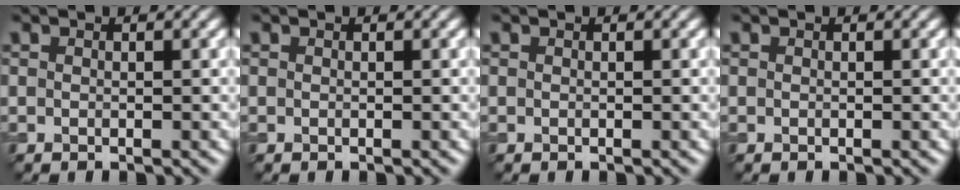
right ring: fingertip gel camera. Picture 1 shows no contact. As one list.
[{"total": 0.0}, {"total": 0.0}, {"total": 0.0}]